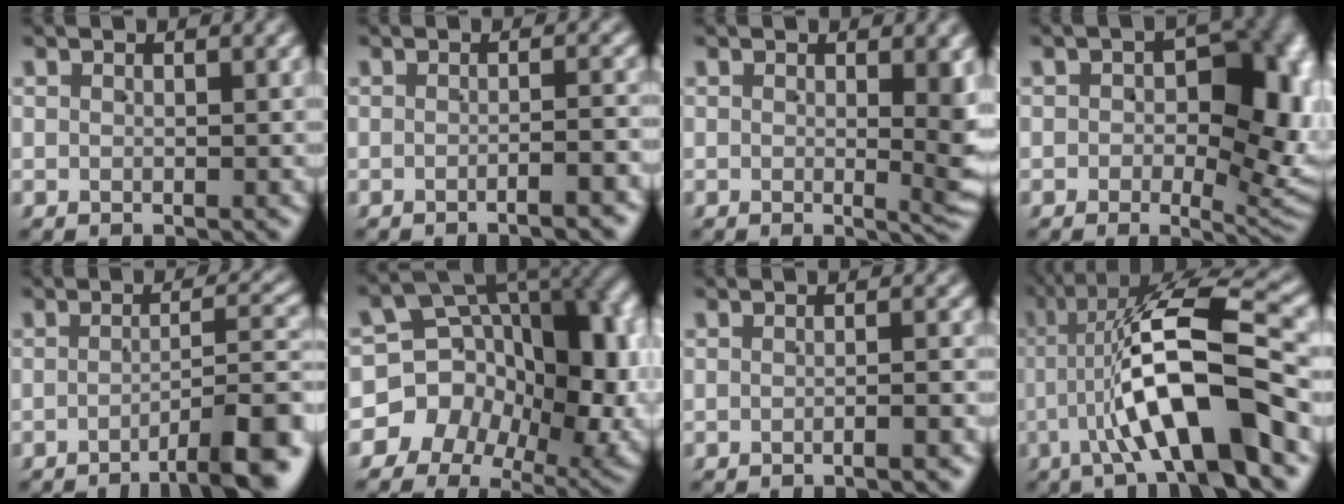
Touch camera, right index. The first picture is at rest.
{"total": 1.9, "force": [-1.6, -0.2, 1.0], "torque": [-0.007, 0.011, -0.034]}
{"total": 2.7, "force": [0.3, 0.4, 2.7], "torque": [-0.026, -0.010, 0.006]}
{"total": 9.3, "force": [-0.6, 5.4, 7.6], "torque": [-0.060, -0.010, -0.013]}
{"total": 6.0, "force": [-3.6, 0.9, 4.8], "torque": [-0.057, 0.001, -0.056]}
{"total": 17.6, "force": [-0.4, 13.7, 11.1], "torque": [-0.219, -0.029, -0.009]}
{"total": 1.4, "force": [-1.2, -0.3, 0.6], "torque": [-0.004, 0.010, -0.027]}
{"total": 12.2, "force": [-1.3, 3.9, 11.5], "torque": [-0.186, 0.002, -0.015]}